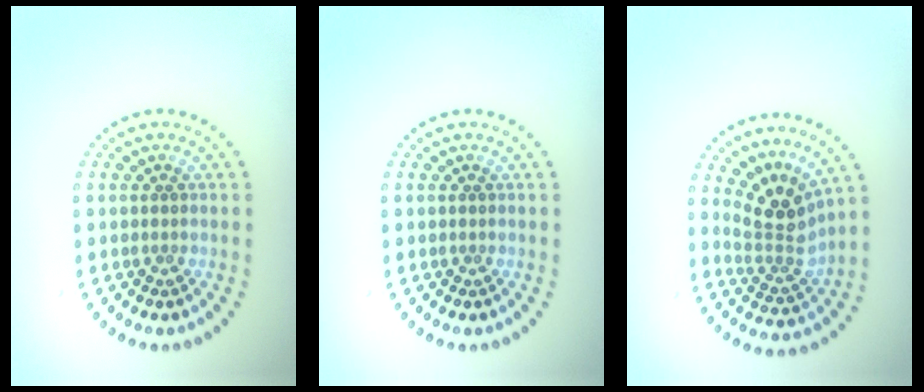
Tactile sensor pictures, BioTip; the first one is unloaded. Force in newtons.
{"total": 0.0}
{"total": 3.8, "press": 2.5, "slide": 2.8}